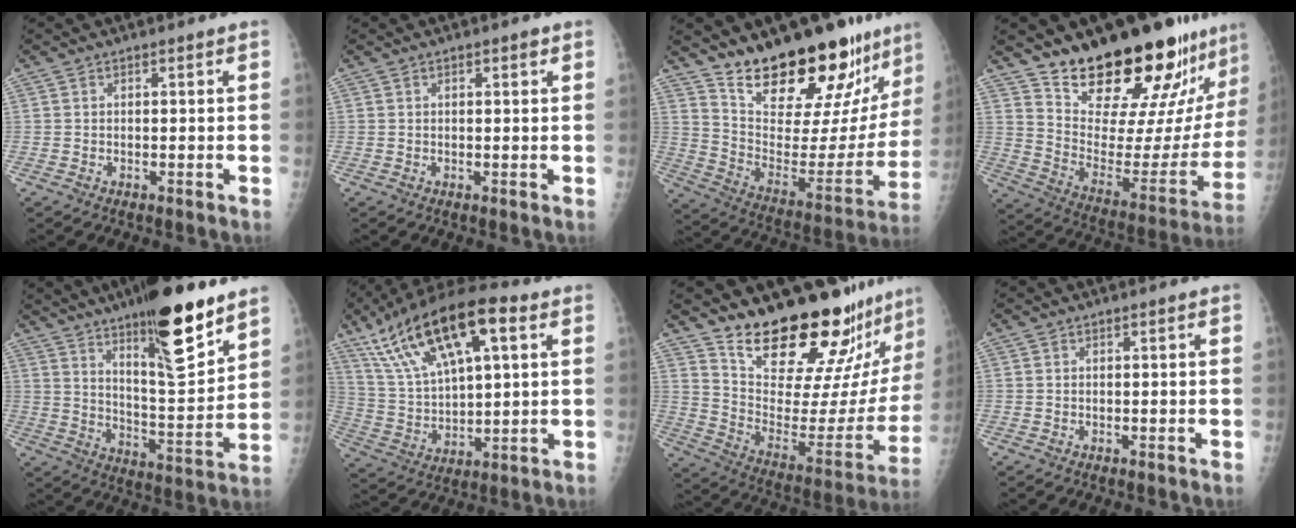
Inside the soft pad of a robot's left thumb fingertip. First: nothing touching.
{"total": 1.3, "force": [0.7, 0.5, 1.0], "torque": [-0.011, 0.000, 0.009]}
{"total": 26.9, "force": [20.7, 9.7, 14.3], "torque": [-0.177, -0.116, 0.315]}
{"total": 26.2, "force": [21.7, 7.3, 12.8], "torque": [-0.154, -0.157, 0.313]}
{"total": 20.3, "force": [13.0, 5.0, 14.8], "torque": [-0.202, -0.075, 0.210]}
{"total": 21.6, "force": [10.1, 8.6, 17.0], "torque": [-0.293, -0.003, 0.181]}
{"total": 25.8, "force": [22.6, 5.4, 11.3], "torque": [-0.135, -0.188, 0.323]}
{"total": 0.0}